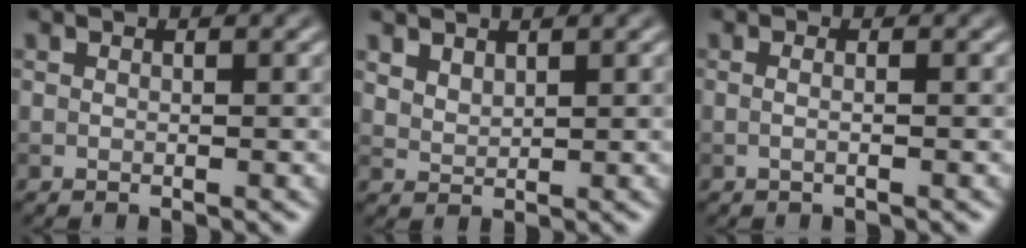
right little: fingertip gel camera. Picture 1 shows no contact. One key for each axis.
{"total": 1.6, "fx": 1.3, "fy": 0.7, "fz": 0.6, "tx": -0.015, "ty": 0.000, "tz": 0.032}
{"total": 1.2, "fx": 0.1, "fy": 0.5, "fz": 1.1, "tx": -0.008, "ty": -0.016, "tz": -0.011}